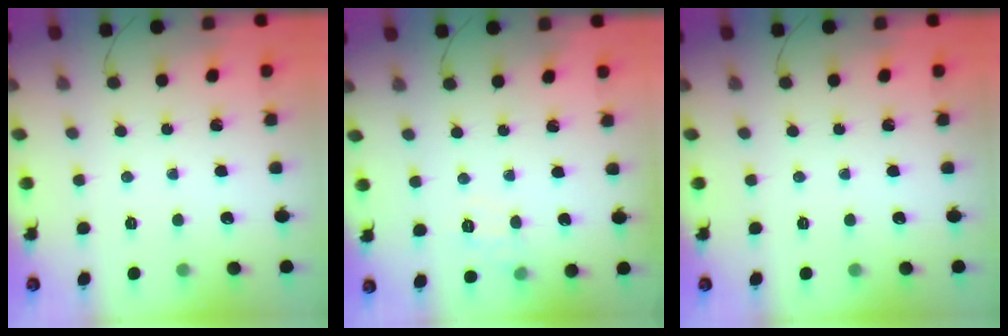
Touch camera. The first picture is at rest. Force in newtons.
{"total": 6.7, "press": 6.5, "slide": 1.5}
{"total": 0.0}